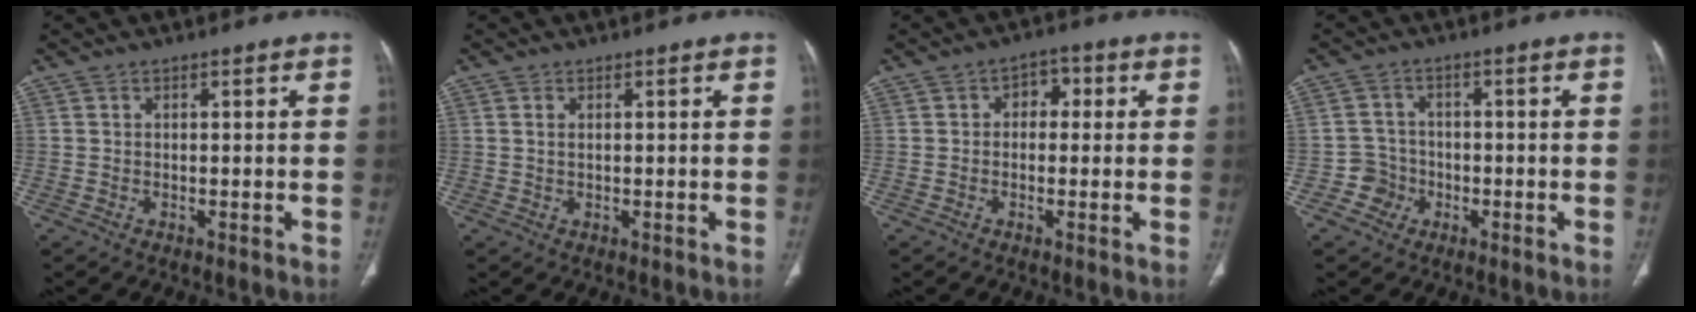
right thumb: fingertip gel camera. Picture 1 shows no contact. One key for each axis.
{"total": 1.1, "fx": 0.4, "fy": 0.5, "fz": 0.8, "tx": -0.022, "ty": 0.003, "tz": 0.012}
{"total": 4.0, "fx": 0.5, "fy": 3.0, "fz": 2.7, "tx": -0.012, "ty": 0.013, "tz": -0.003}
{"total": 4.0, "fx": -1.7, "fy": 3.6, "fz": -0.1, "tx": 0.024, "ty": 0.016, "tz": -0.035}